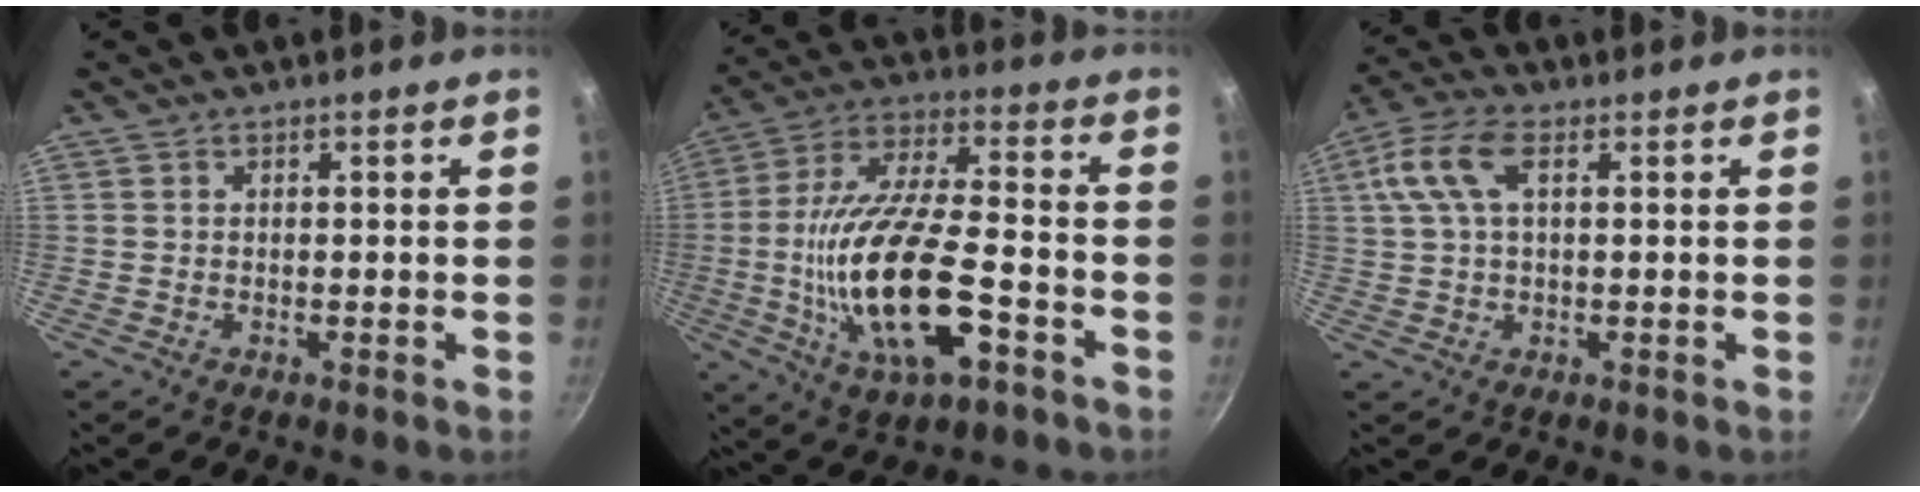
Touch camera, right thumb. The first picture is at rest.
{"total": 21.5, "force": [-6.0, 8.5, 18.8], "torque": [-0.358, 0.021, -0.111]}
{"total": 8.6, "force": [2.5, 4.2, 7.1], "torque": [-0.146, 0.022, 0.042]}